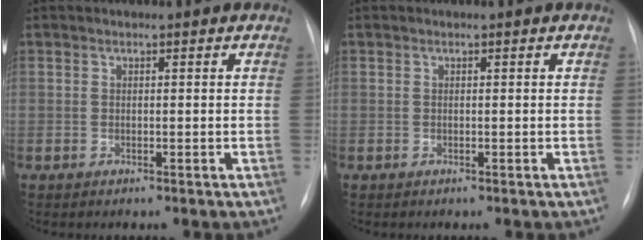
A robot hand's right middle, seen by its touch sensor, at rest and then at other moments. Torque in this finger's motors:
{"motor_torque": [-0.24, -0.05, -0.03, 0.00]}